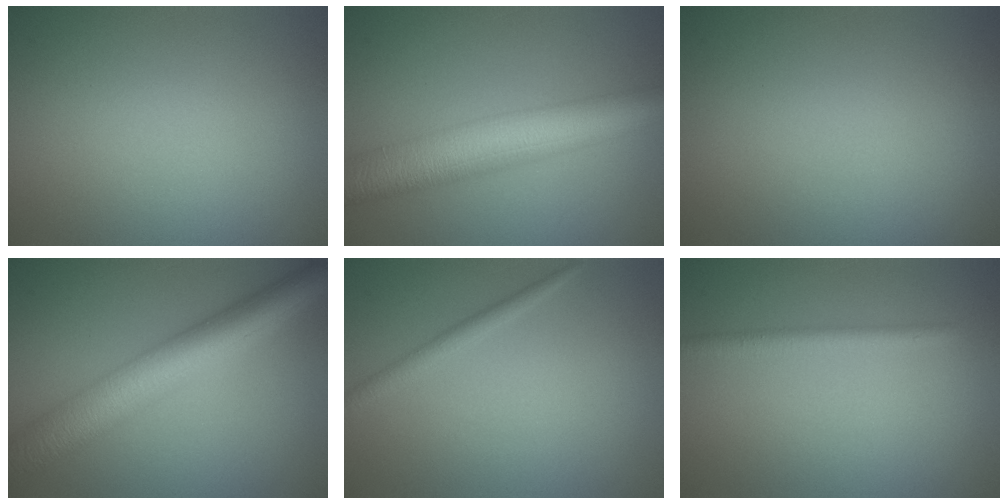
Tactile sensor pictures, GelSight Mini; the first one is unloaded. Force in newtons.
{"total": 8.6, "press": 8.6, "slide": 0.0}
{"total": 0.0}
{"total": 8.0, "press": 8.0, "slide": 0.3}
{"total": 1.5, "press": 1.5, "slide": 0.1}
{"total": 1.9, "press": 1.9, "slide": 0.2}